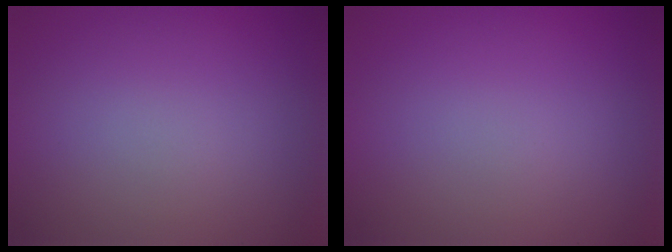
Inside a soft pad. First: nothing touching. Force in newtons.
{"total": 0.0}